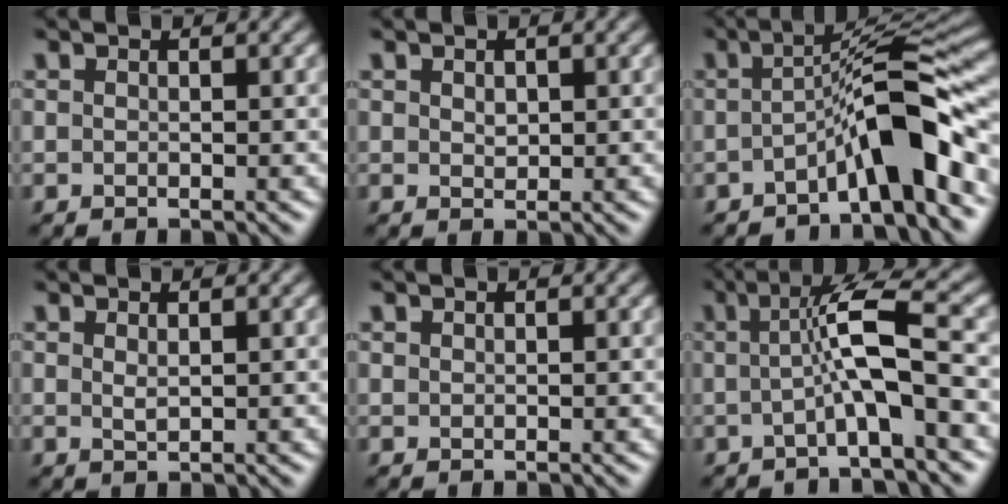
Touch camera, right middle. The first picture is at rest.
{"total": 0.9, "force": [0.3, 0.6, 0.6], "torque": [-0.011, -0.001, 0.009]}
{"total": 6.9, "force": [-2.9, 1.2, 6.1], "torque": [-0.089, 0.022, -0.054]}
{"total": 0.7, "force": [0.3, 0.2, 0.6], "torque": [-0.014, -0.001, 0.008]}
{"total": 0.0}
{"total": 5.5, "force": [-0.5, 0.8, 5.4], "torque": [-0.095, 0.015, -0.016]}